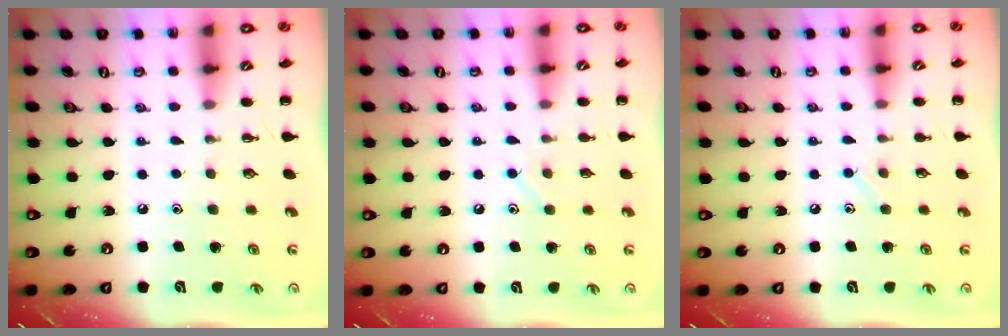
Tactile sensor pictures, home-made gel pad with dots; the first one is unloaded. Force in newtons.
{"total": 5.6, "press": 5.5, "slide": 1.1}
{"total": 5.4, "press": 5.2, "slide": 1.5}